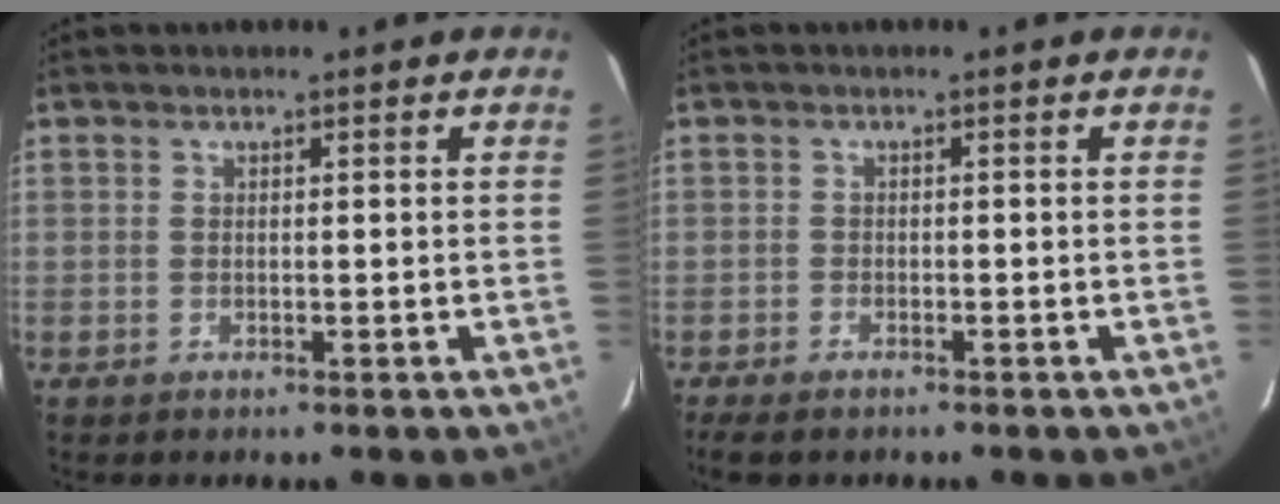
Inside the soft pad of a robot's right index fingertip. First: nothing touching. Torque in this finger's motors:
{"motor_torque": [0.09, -0.07, -0.04, 0.01]}